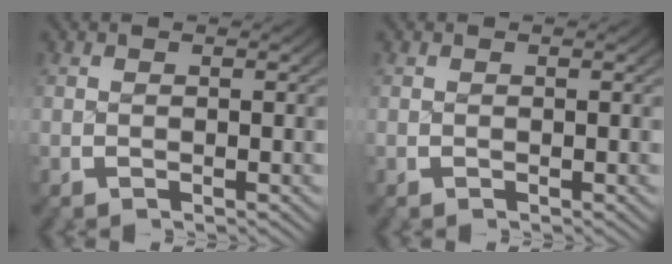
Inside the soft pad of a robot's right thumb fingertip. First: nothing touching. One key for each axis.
{"total": 0.0}